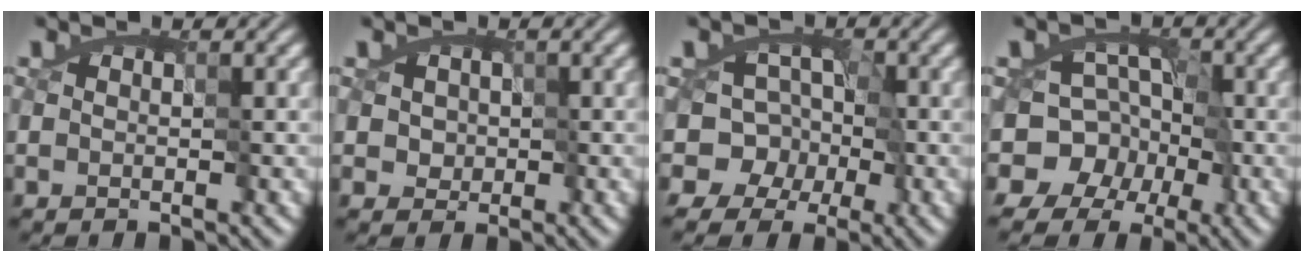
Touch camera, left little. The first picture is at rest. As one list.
[{"total": 2.3, "force": [0.1, 2.2, 0.7], "torque": [-0.017, 0.000, -0.002]}, {"total": 5.2, "force": [-1.8, 4.2, 2.4], "torque": [0.016, 0.014, -0.050]}, {"total": 9.3, "force": [-5.0, 7.1, 3.3], "torque": [-0.018, 0.005, -0.105]}]